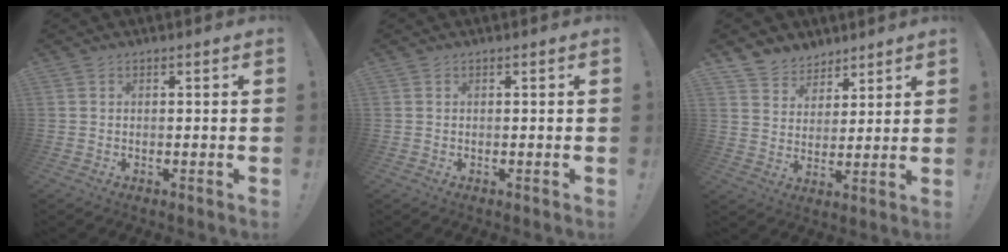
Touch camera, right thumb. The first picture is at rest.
{"total": 0.0}
{"total": 6.9, "force": [5.2, 4.4, -0.2], "torque": [-0.006, -0.049, 0.104]}